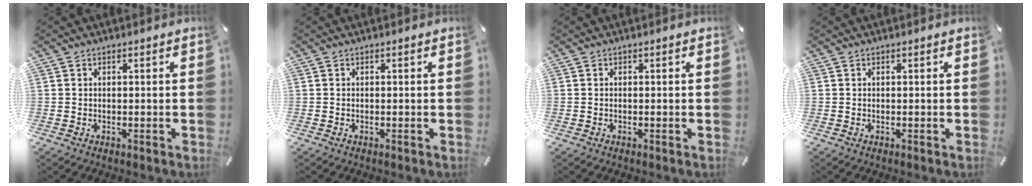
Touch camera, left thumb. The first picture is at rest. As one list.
[{"total": 0.0}, {"total": 0.0}, {"total": 0.0}]